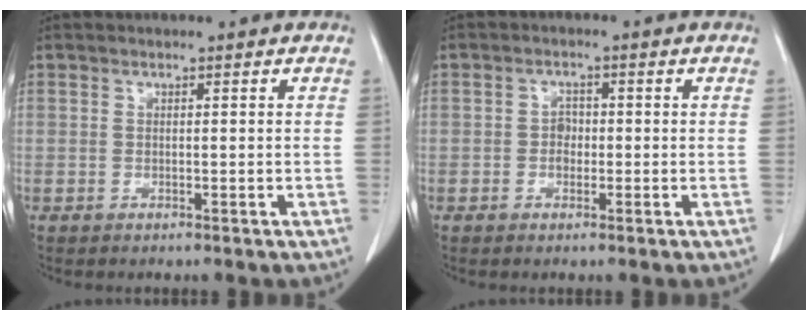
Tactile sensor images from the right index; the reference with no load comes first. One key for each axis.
{"total": 2.0, "fx": -0.4, "fy": 1.6, "fz": 1.2, "tx": -0.014, "ty": 0.007, "tz": -0.007}